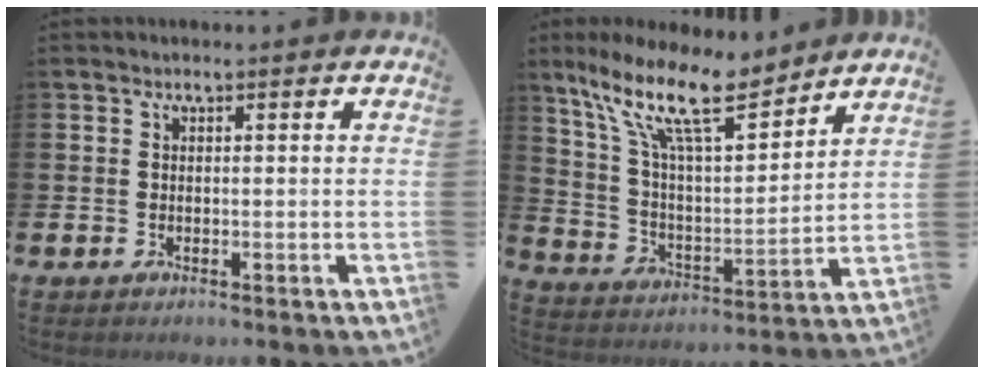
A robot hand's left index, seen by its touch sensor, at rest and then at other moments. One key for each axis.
{"total": 14.1, "fx": 10.3, "fy": 4.5, "fz": 8.6, "tx": -0.182, "ty": -0.049, "tz": 0.178}